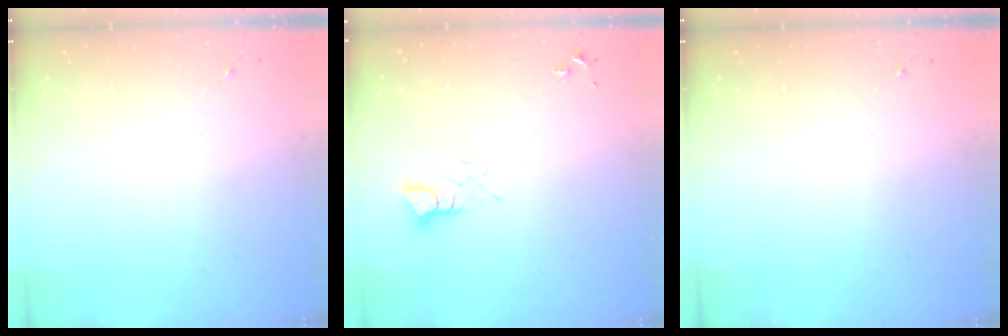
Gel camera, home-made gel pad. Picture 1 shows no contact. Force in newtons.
{"total": 3.2, "press": 3.2, "slide": 0.2}
{"total": 0.0}